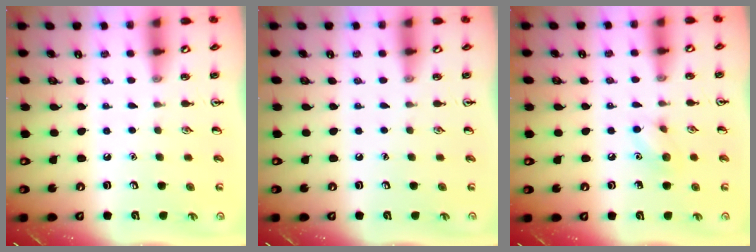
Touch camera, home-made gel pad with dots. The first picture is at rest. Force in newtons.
{"total": 0.0}
{"total": 6.3, "press": 6.0, "slide": 1.7}